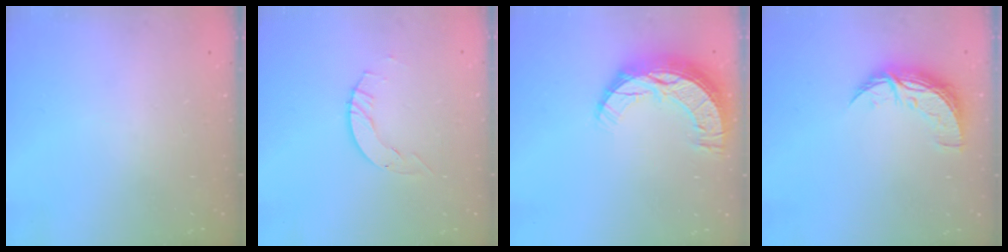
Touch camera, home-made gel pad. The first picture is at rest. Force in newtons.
{"total": 2.1, "press": 2.1, "slide": 0.3}
{"total": 12.3, "press": 12.2, "slide": 0.9}
{"total": 8.8, "press": 8.8, "slide": 0.4}